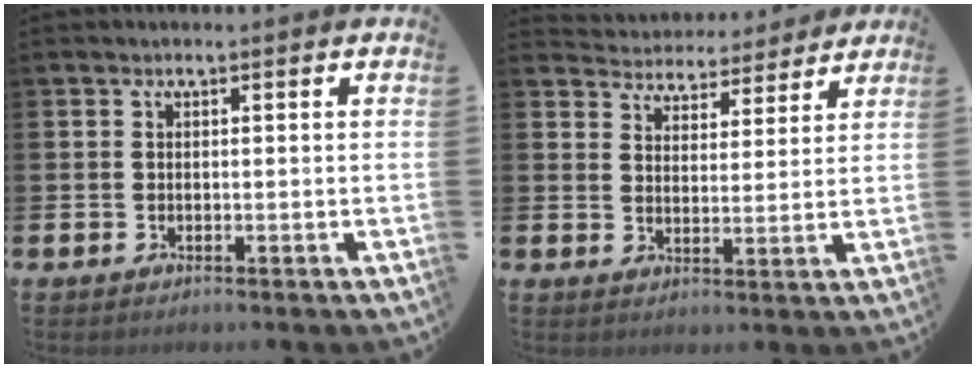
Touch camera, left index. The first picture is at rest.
{"total": 4.6, "force": [4.4, 1.4, -0.4], "torque": [-0.014, -0.037, 0.076]}